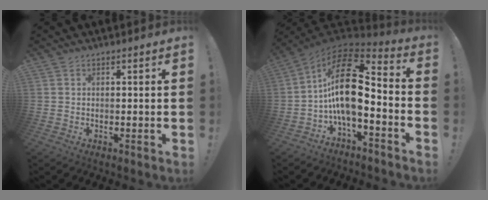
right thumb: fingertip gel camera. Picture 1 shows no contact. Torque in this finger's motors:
{"motor_torque": [2.39, 2.62, 1.52, -1.25, 0.61]}